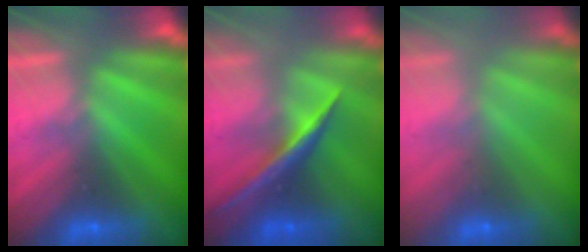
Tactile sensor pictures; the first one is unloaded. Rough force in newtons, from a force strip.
{"total": 1.8}
{"total": 2.5}